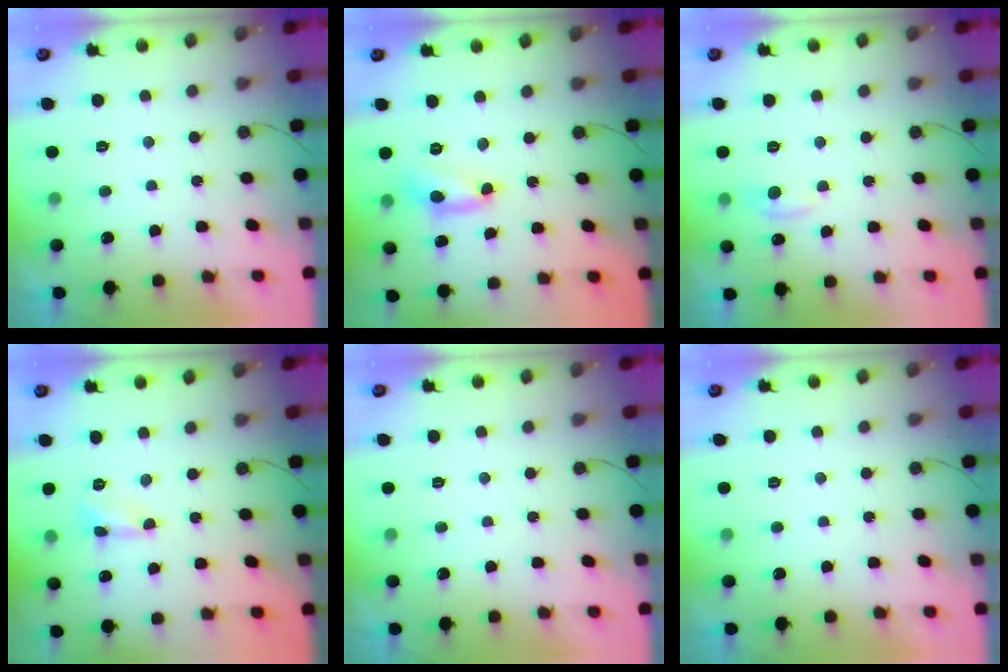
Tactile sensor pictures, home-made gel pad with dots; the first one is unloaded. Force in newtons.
{"total": 8.4, "press": 8.4, "slide": 0.7}
{"total": 5.9, "press": 5.9, "slide": 0.8}
{"total": 1.6, "press": 1.6, "slide": 0.1}
{"total": 0.0}
{"total": 0.0}